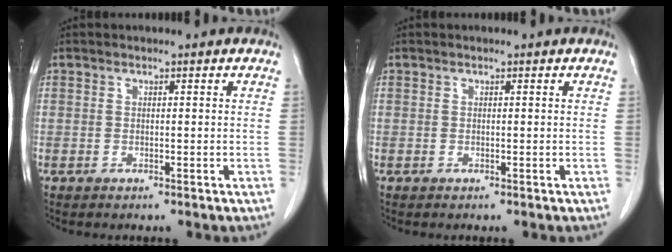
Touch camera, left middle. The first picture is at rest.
{"total": 0.0}